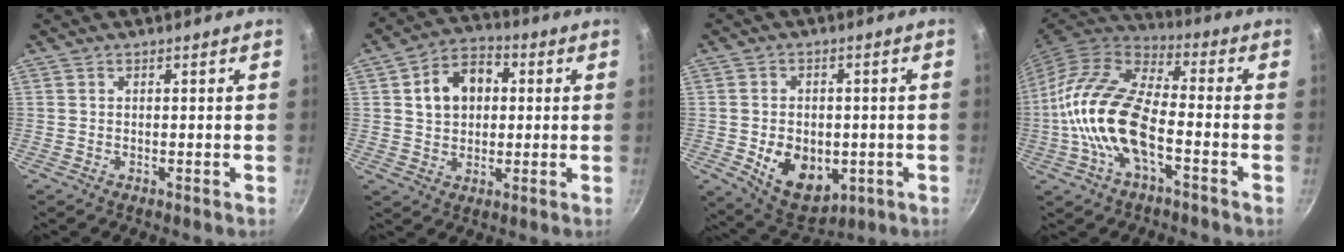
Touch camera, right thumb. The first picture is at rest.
{"total": 10.6, "force": [2.1, 7.9, 6.8], "torque": [-0.081, 0.017, 0.027]}
{"total": 12.3, "force": [-2.7, 8.7, 8.3], "torque": [-0.096, -0.004, -0.022]}
{"total": 17.6, "force": [-4.3, 8.3, 14.8], "torque": [-0.278, 0.036, -0.096]}